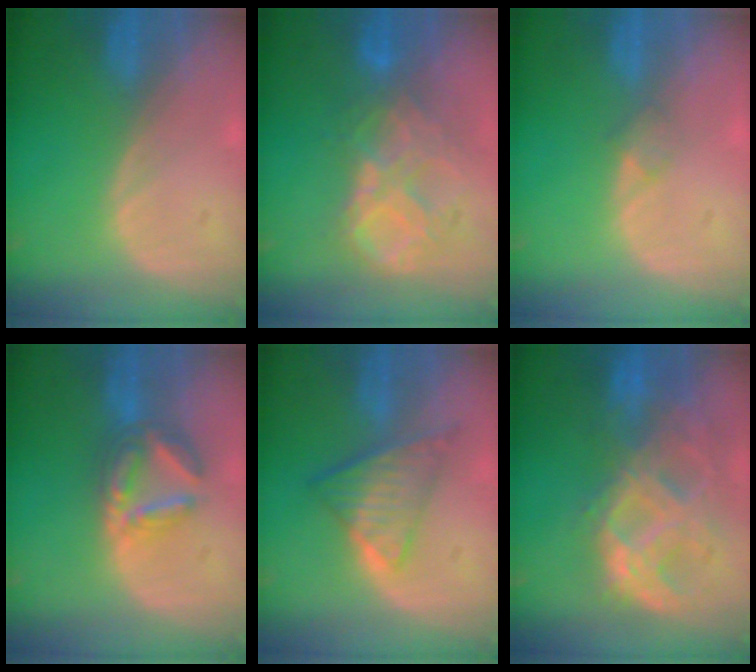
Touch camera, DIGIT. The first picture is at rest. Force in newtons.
{"total": 9.2, "press": 7.8, "slide": 4.9}
{"total": 1.4, "press": 1.4, "slide": 0.1}
{"total": 6.9, "press": 6.1, "slide": 3.4}
{"total": 7.5, "press": 6.3, "slide": 4.0}
{"total": 11.2, "press": 9.4, "slide": 6.0}